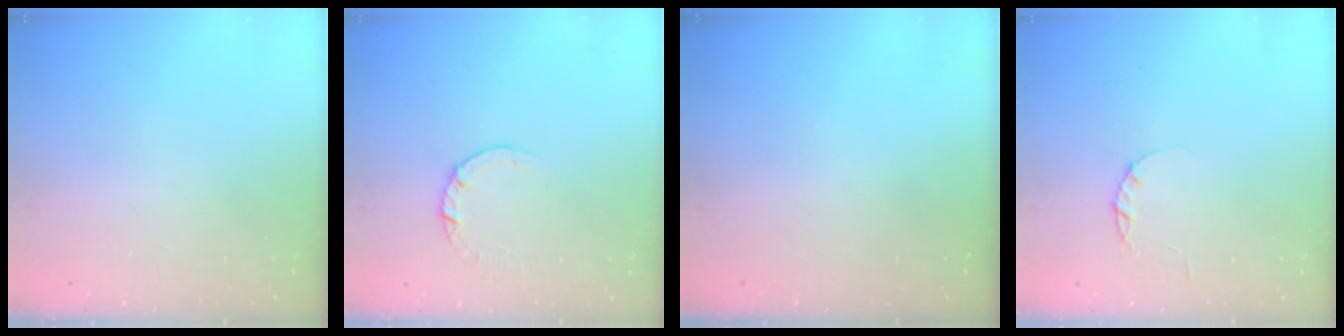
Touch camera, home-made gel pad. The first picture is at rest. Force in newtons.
{"total": 2.5, "press": 2.5, "slide": 0.2}
{"total": 0.0}
{"total": 2.2, "press": 2.2, "slide": 0.4}